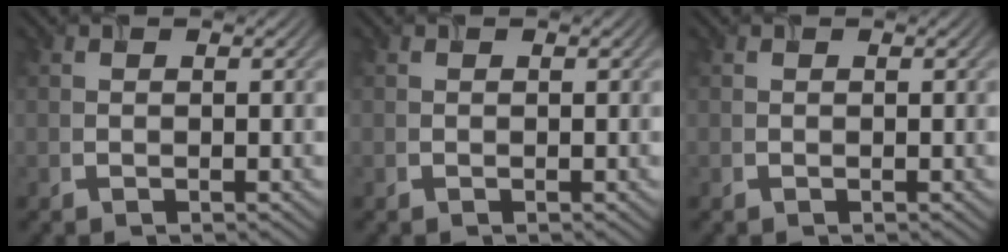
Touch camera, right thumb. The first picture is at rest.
{"total": 0.0}
{"total": 0.0}